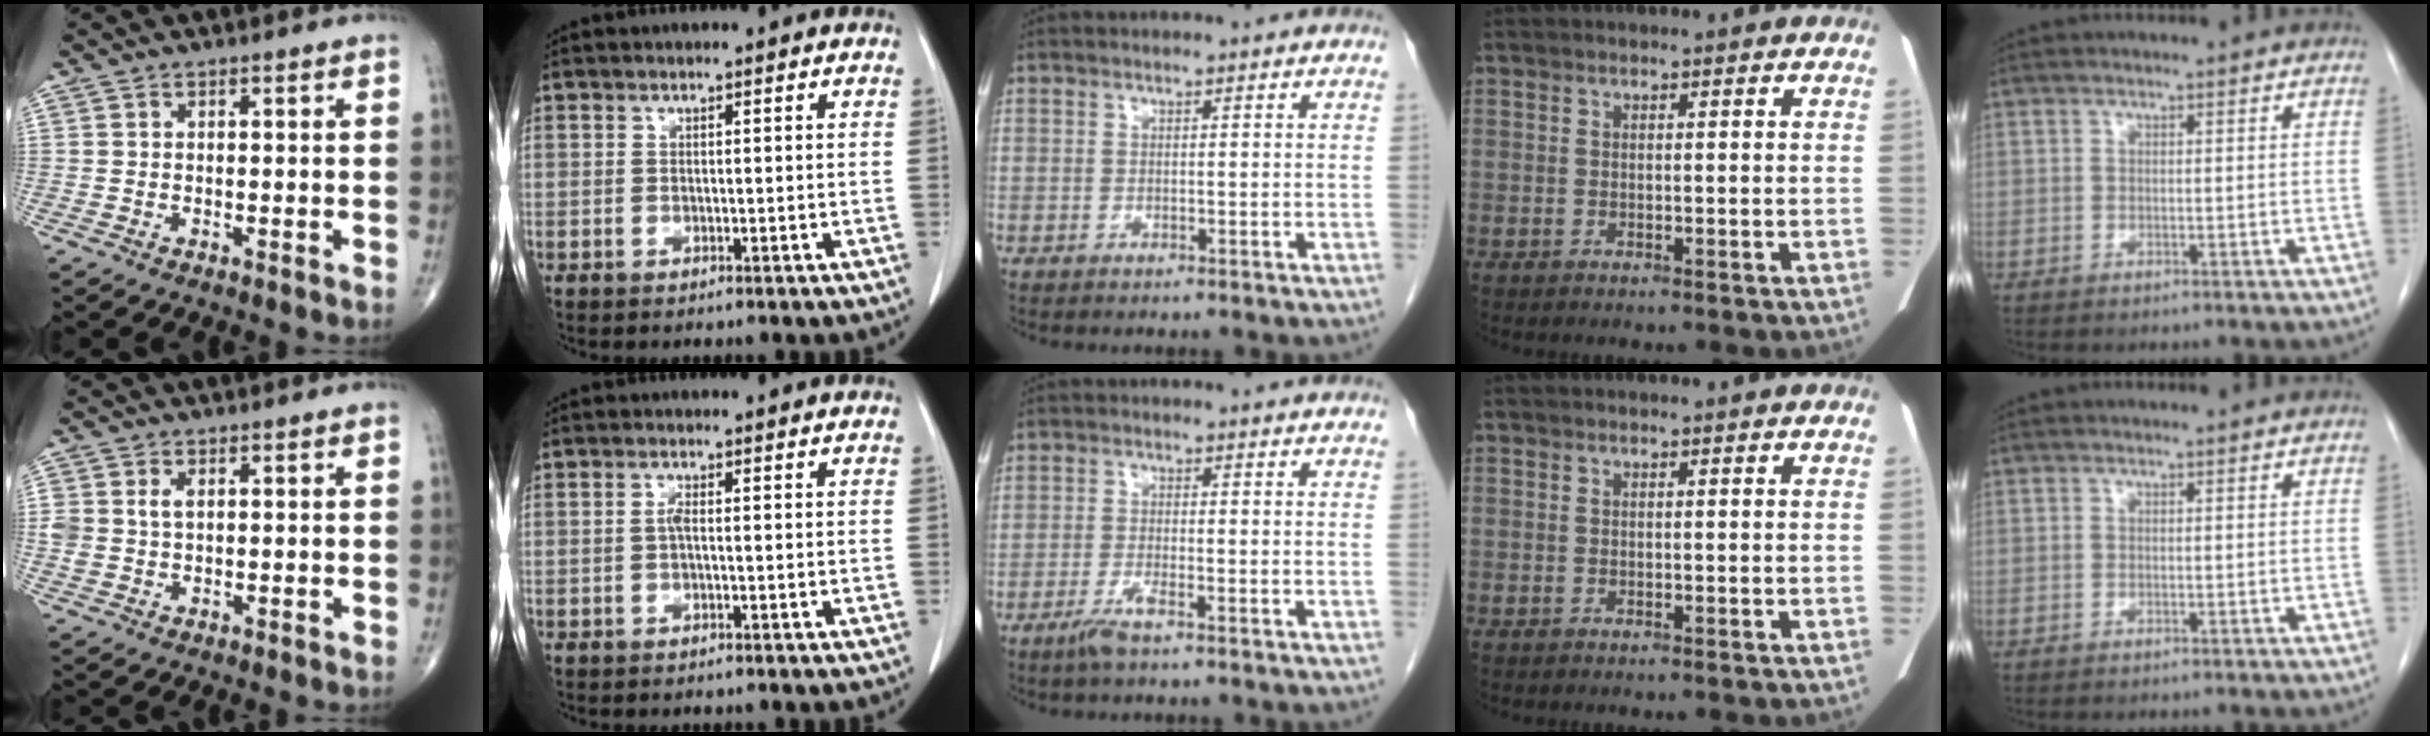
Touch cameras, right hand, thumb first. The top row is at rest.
{"thumb": {"total": 3.0, "force": [0.7, 2.0, 2.1], "torque": [-0.042, 0.002, 0.017]}, "index": {"total": 1.0, "force": [-0.2, 0.1, 1.0], "torque": [-0.021, 0.001, -0.004]}, "middle": {"total": 2.8, "force": [-2.0, 0.0, 2.0], "torque": [-0.047, -0.006, -0.040]}}